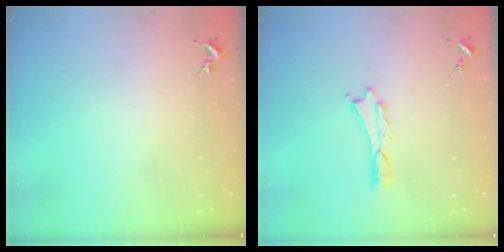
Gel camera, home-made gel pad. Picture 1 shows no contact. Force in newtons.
{"total": 0.0}